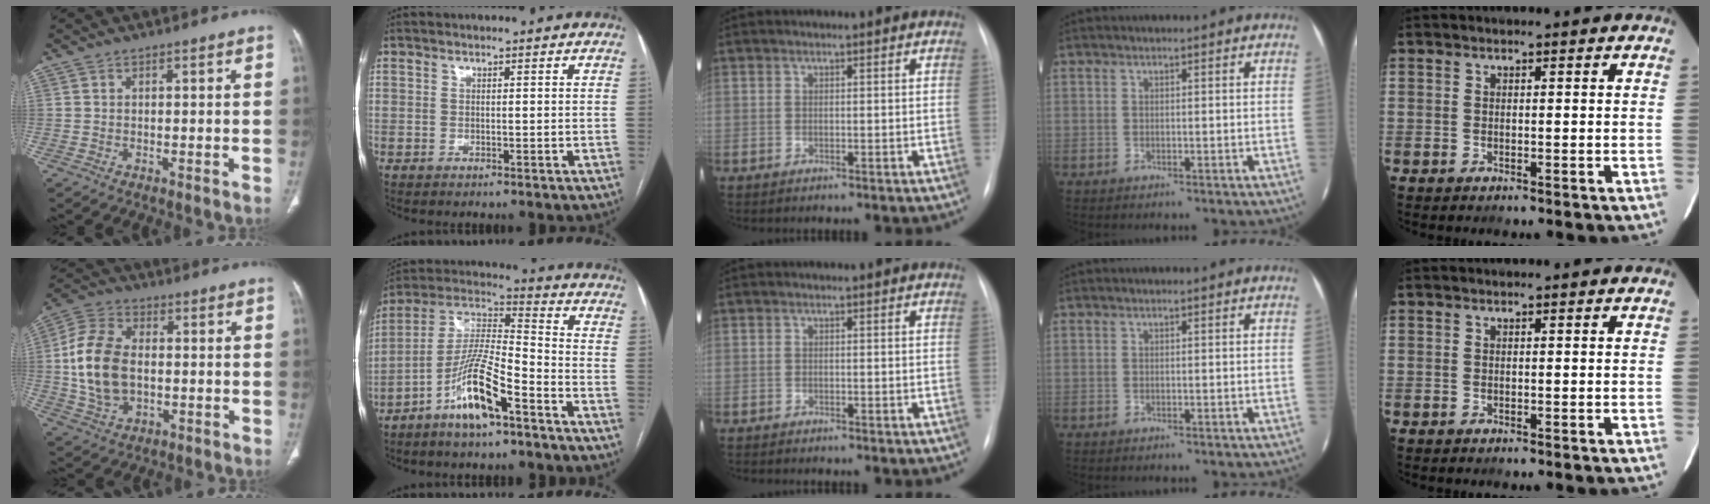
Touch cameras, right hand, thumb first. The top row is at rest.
{"thumb": {"total": 14.3, "force": [-0.2, 9.2, 10.9], "torque": [-0.211, 0.013, -0.001]}, "index": {"total": 12.5, "force": [-6.9, 1.9, 10.3], "torque": [-0.206, -0.002, -0.133]}, "middle": {"total": 1.4, "force": [-1.2, 0.2, 0.5], "torque": [-0.007, -0.003, -0.016]}}